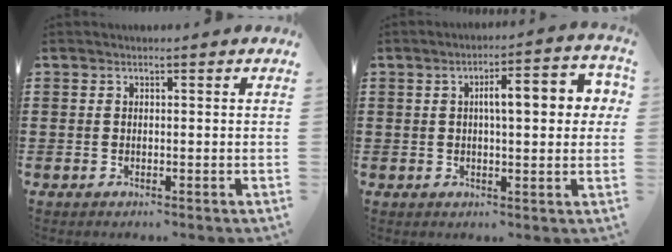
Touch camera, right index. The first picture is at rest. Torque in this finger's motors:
{"motor_torque": [1.55, -0.18, 0.44, 0.09]}